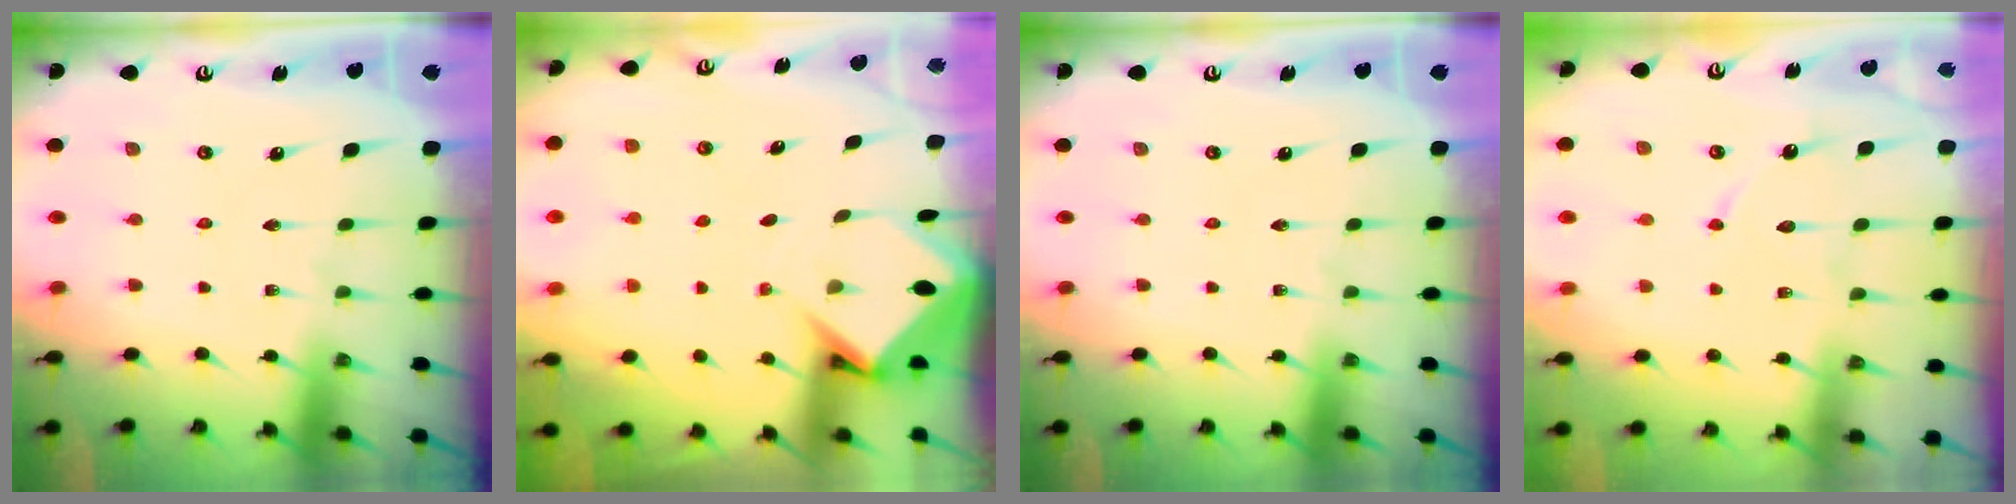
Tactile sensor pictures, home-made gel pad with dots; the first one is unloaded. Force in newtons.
{"total": 4.8, "press": 4.8, "slide": 0.2}
{"total": 0.0}
{"total": 7.0, "press": 6.9, "slide": 0.8}